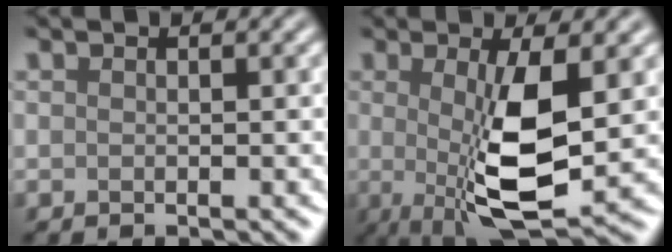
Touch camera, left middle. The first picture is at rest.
{"total": 7.8, "force": [-0.3, 2.2, 7.5], "torque": [-0.134, -0.013, -0.004]}